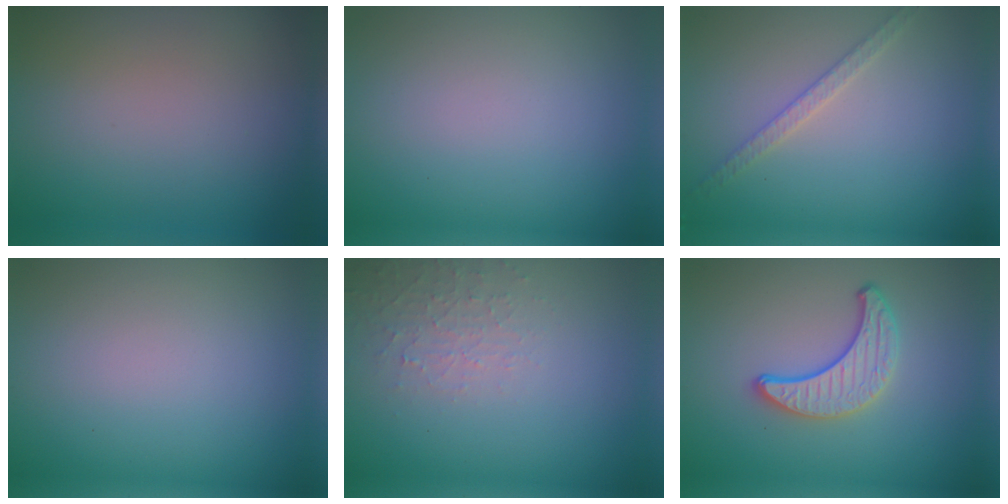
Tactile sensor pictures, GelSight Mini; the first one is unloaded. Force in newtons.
{"total": 0.0}
{"total": 1.9, "press": 1.9, "slide": 0.4}
{"total": 0.0}
{"total": 2.1, "press": 2.0, "slide": 0.5}
{"total": 3.6, "press": 3.2, "slide": 1.6}